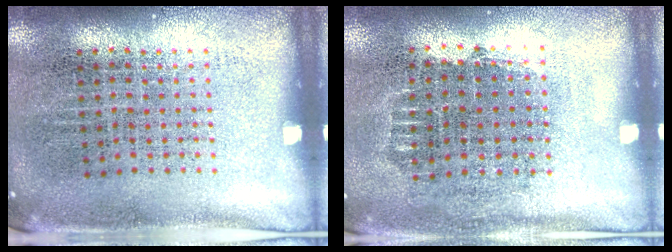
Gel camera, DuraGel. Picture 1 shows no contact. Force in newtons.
{"total": 0.7, "press": 0.6, "slide": 0.3}